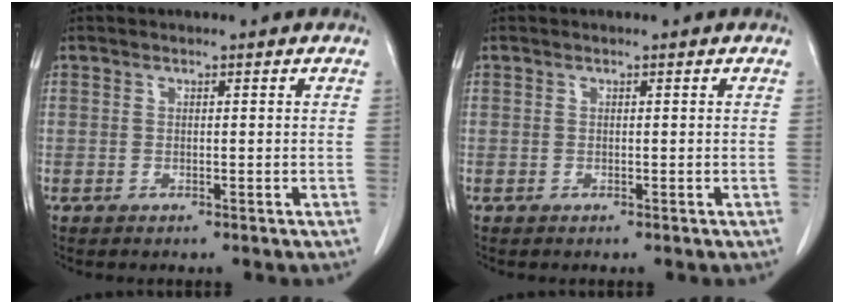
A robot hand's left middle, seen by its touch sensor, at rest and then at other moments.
{"total": 0.0}